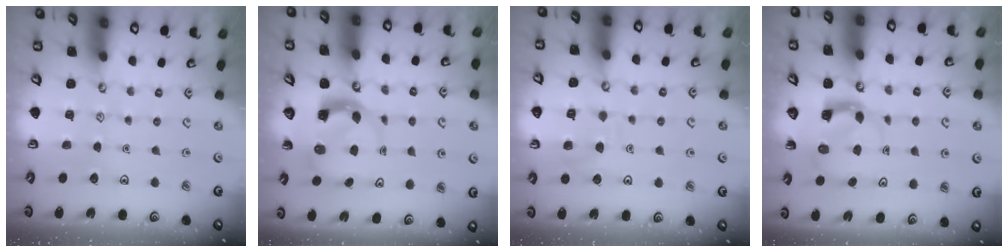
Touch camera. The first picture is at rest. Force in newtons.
{"total": 4.0, "press": 3.9, "slide": 0.6}
{"total": 7.7, "press": 7.6, "slide": 0.7}
{"total": 3.8, "press": 3.8, "slide": 0.3}